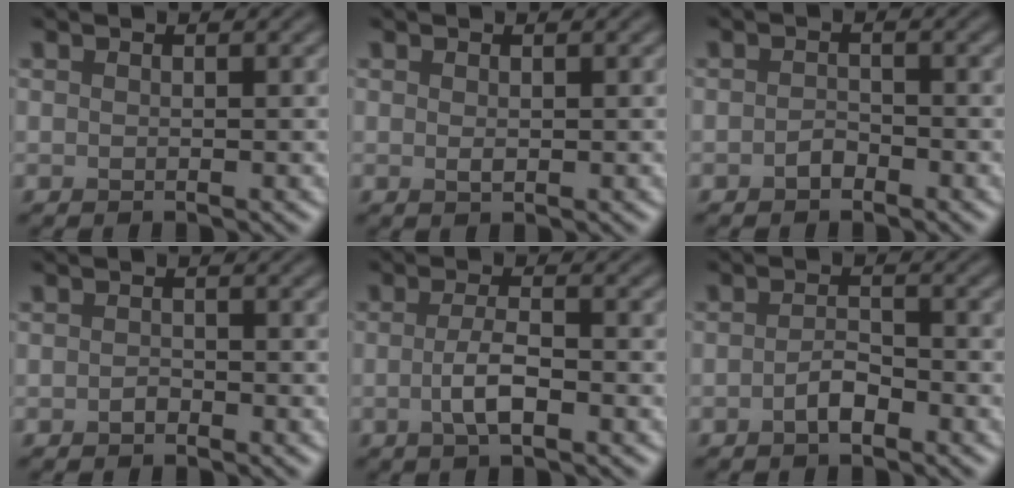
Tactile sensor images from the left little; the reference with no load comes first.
{"total": 0.6, "force": [0.1, 0.4, 0.5], "torque": [-0.010, -0.001, 0.002]}
{"total": 1.2, "force": [-0.7, 0.7, 0.6], "torque": [-0.011, 0.002, -0.015]}
{"total": 0.7, "force": [-0.4, 0.5, 0.4], "torque": [-0.007, -0.001, -0.008]}
{"total": 2.8, "force": [-0.7, 0.8, 2.6], "torque": [-0.053, 0.000, -0.017]}
{"total": 1.9, "force": [-1.0, 0.8, 1.4], "torque": [-0.027, 0.003, -0.021]}